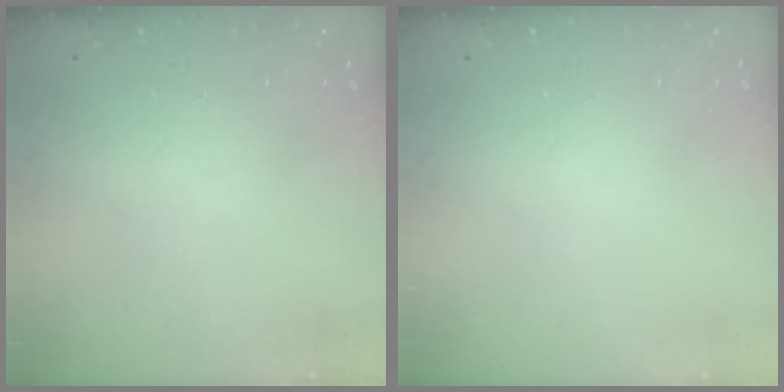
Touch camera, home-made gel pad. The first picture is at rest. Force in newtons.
{"total": 0.0}